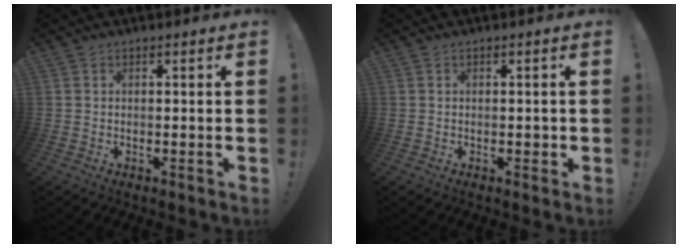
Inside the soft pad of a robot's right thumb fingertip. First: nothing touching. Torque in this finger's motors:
{"motor_torque": [0.06, 0.10, 0.04, -0.74, 0.06]}